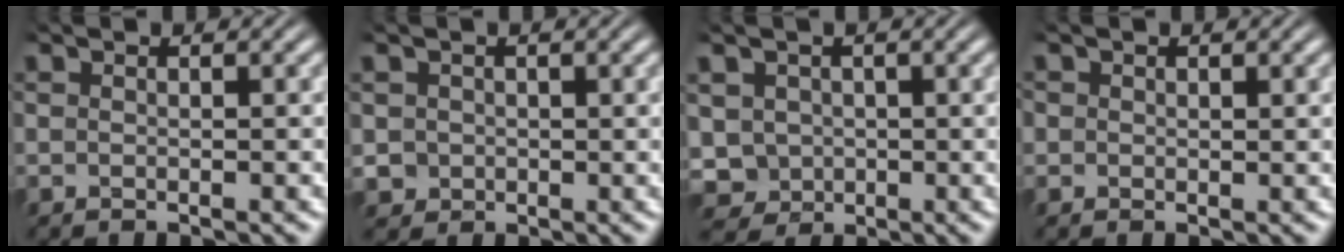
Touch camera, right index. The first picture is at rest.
{"total": 2.1, "force": [0.6, 2.0, 0.3], "torque": [-0.024, -0.020, 0.020]}
{"total": 5.6, "force": [-0.2, 5.3, 1.7], "torque": [-0.061, -0.042, 0.012]}
{"total": 1.0, "force": [0.6, 0.9, 0.0], "torque": [-0.007, -0.009, 0.012]}